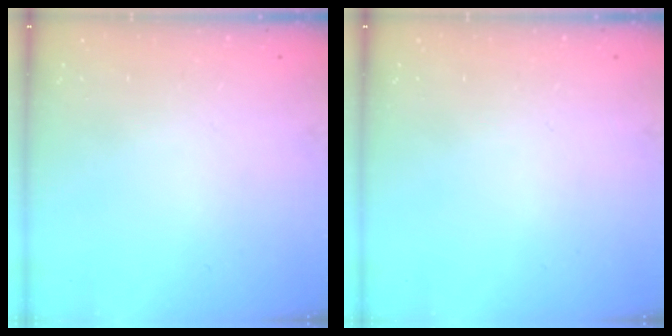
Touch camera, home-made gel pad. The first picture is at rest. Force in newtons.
{"total": 0.0}